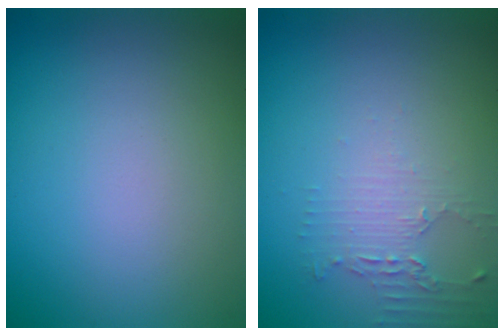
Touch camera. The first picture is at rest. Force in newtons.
{"total": 2.2, "press": 1.6, "slide": 1.5}